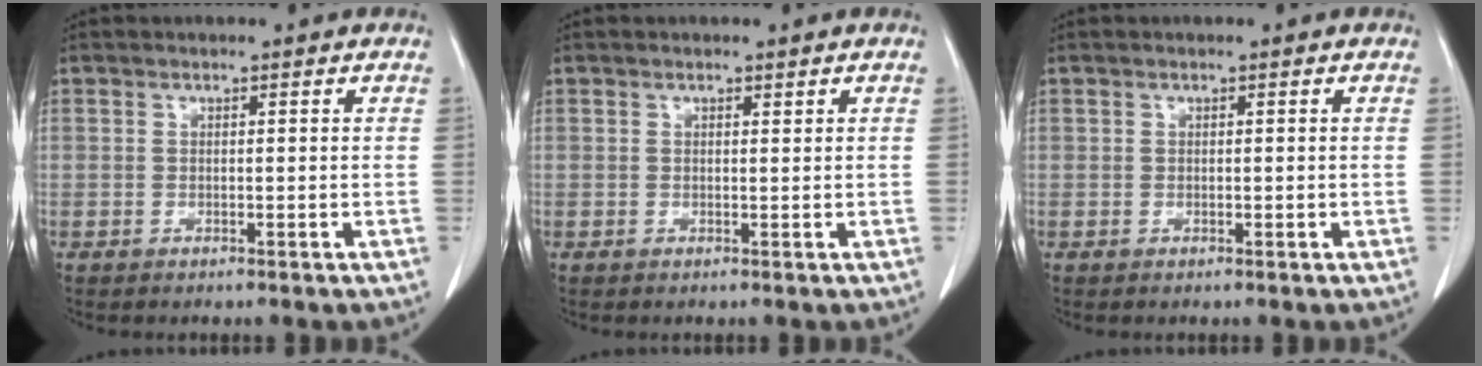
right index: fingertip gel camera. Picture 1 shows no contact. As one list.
[{"total": 0.8, "force": [0.5, 0.4, 0.5], "torque": [-0.013, 0.000, 0.009]}, {"total": 0.8, "force": [0.0, 0.5, 0.5], "torque": [-0.016, 0.006, 0.003]}]